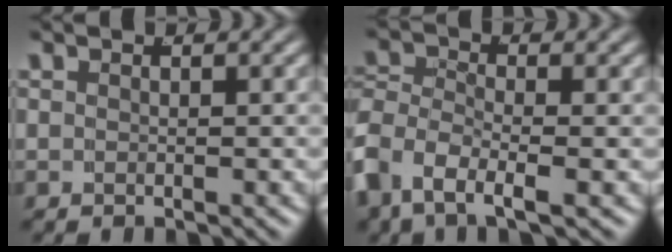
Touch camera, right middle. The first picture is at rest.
{"total": 5.4, "force": [-1.9, 3.8, 3.3], "torque": [-0.103, -0.030, -0.029]}